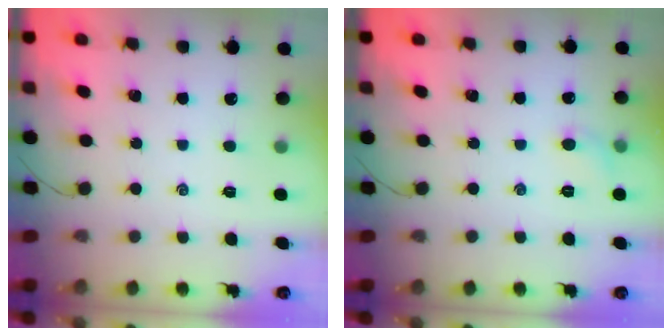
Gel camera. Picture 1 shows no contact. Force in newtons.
{"total": 4.2, "press": 4.0, "slide": 1.3}